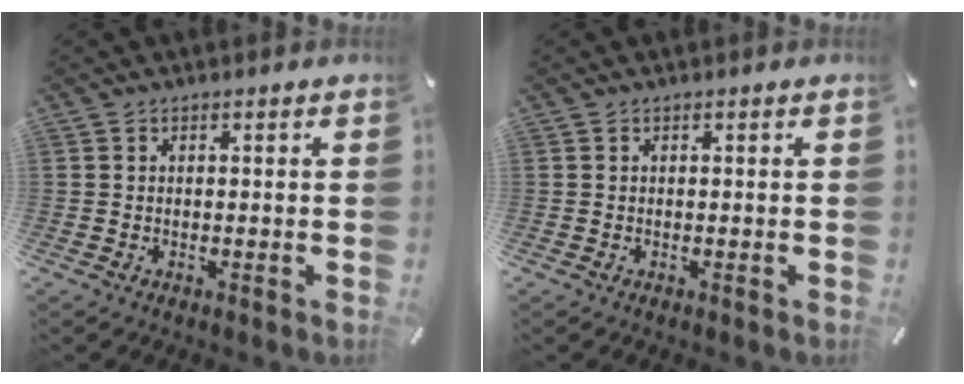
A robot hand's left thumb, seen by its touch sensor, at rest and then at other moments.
{"total": 0.0}